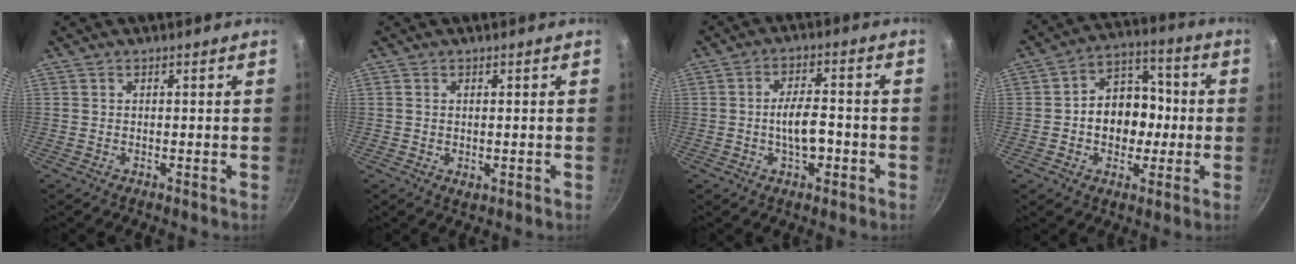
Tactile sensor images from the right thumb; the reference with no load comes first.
{"total": 1.5, "force": [-0.1, 0.9, 1.2], "torque": [-0.018, -0.004, -0.002]}
{"total": 7.0, "force": [-1.9, 3.2, 5.9], "torque": [-0.084, 0.023, -0.031]}
{"total": 12.6, "force": [-0.8, 9.9, 7.8], "torque": [-0.068, 0.029, -0.026]}